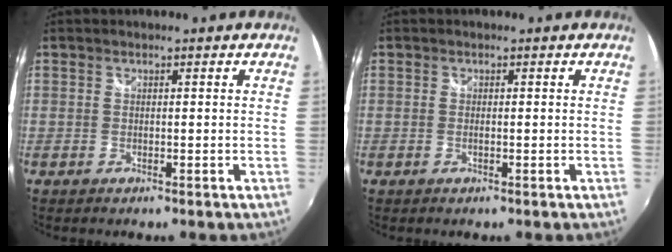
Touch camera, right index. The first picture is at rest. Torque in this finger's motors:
{"motor_torque": [-0.37, 0.07, -0.09, -0.01]}